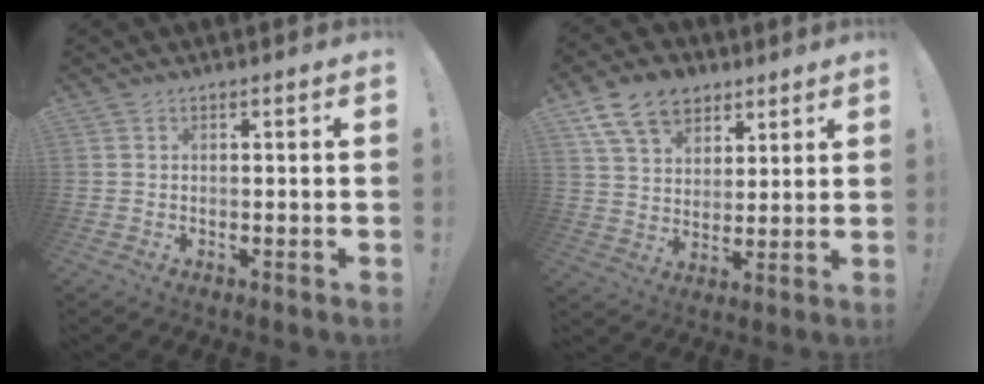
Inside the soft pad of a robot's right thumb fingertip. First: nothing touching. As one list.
[{"total": 14.0, "force": [8.2, 9.6, 6.0], "torque": [-0.094, -0.042, 0.157]}]